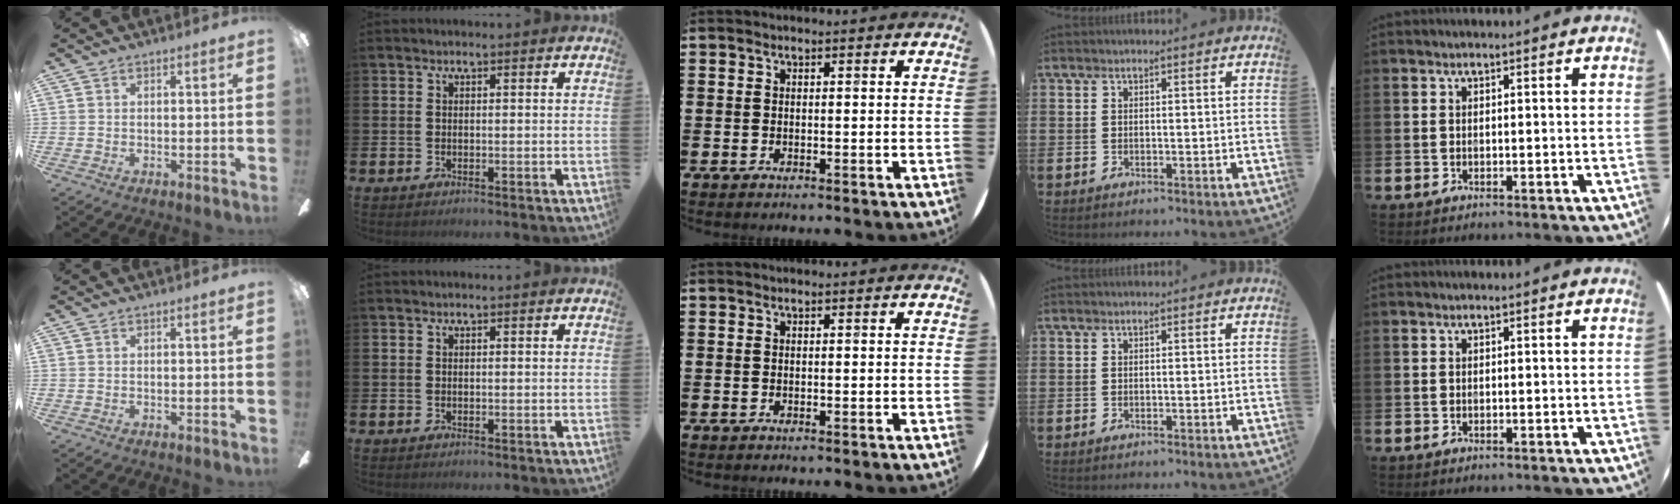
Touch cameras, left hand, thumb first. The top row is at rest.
{}